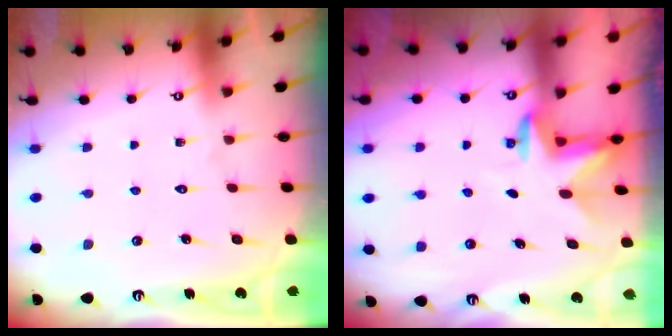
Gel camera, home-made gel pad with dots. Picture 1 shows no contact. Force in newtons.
{"total": 2.9, "press": 2.9, "slide": 0.5}